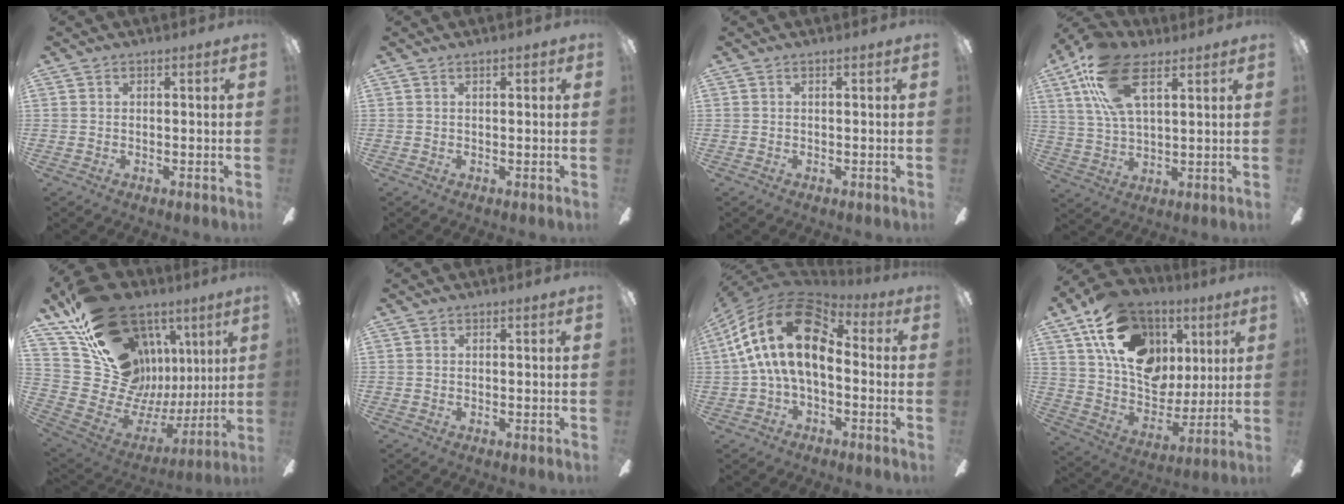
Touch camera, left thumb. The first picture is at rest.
{"total": 0.7, "force": [0.4, 0.4, 0.3], "torque": [0.001, -0.001, 0.006]}
{"total": 0.0}
{"total": 17.3, "force": [8.8, 8.1, 12.5], "torque": [-0.254, -0.009, 0.158]}
{"total": 26.4, "force": [14.8, 18.1, 12.1], "torque": [-0.172, -0.115, 0.322]}
{"total": 0.0}
{"total": 20.5, "force": [4.3, 11.4, 16.5], "torque": [-0.322, 0.001, 0.076]}
{"total": 21.8, "force": [9.6, 15.1, 12.5], "torque": [-0.219, -0.028, 0.180]}